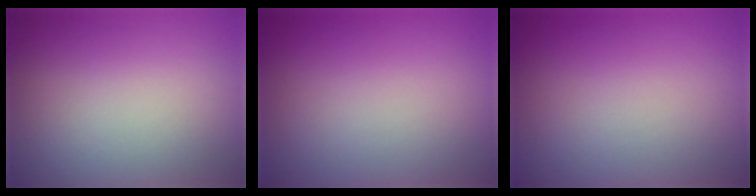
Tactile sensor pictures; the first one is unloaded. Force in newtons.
{"total": 0.0}
{"total": 0.0}